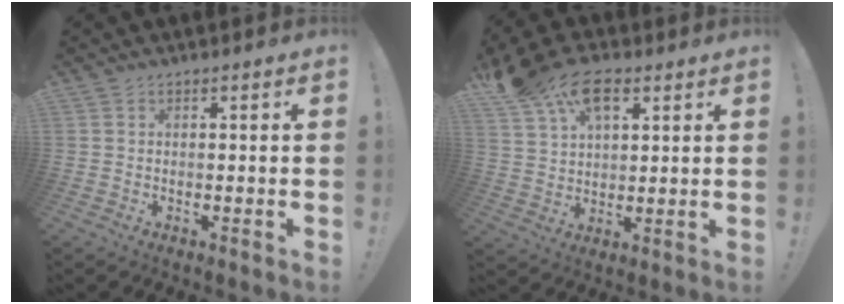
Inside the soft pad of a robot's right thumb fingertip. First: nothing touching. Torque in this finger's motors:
{"motor_torque": [-0.71, 1.36, 0.42, -0.04, 0.11]}